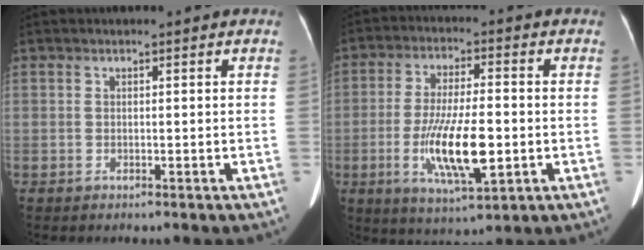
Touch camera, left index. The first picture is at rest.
{"total": 11.8, "force": [-2.7, 2.5, 11.2], "torque": [-0.215, -0.013, -0.043]}